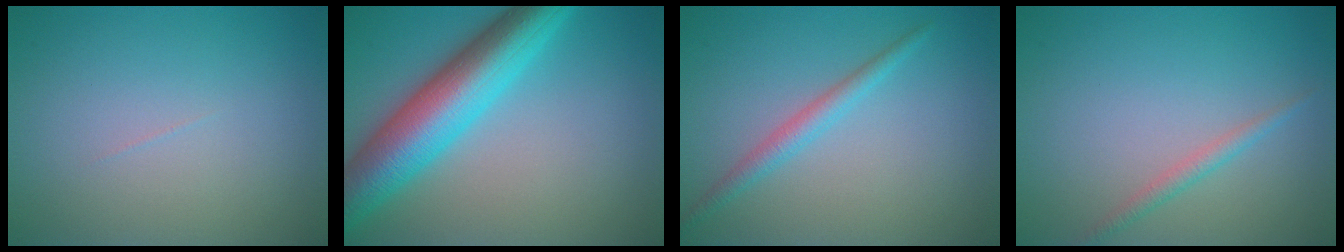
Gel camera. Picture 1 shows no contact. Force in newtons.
{"total": 9.4, "press": 9.4, "slide": 0.1}
{"total": 2.0, "press": 2.0, "slide": 0.0}
{"total": 1.3, "press": 1.3, "slide": 0.0}